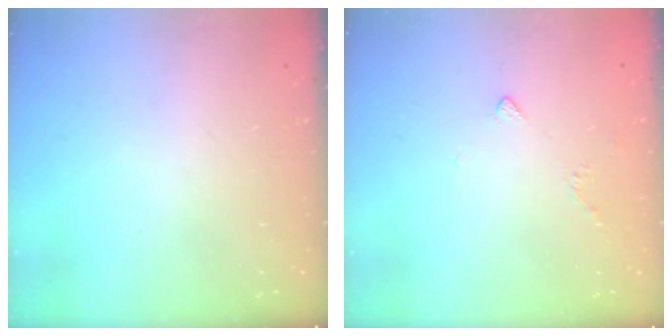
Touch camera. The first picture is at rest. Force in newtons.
{"total": 2.4, "press": 2.4, "slide": 0.6}